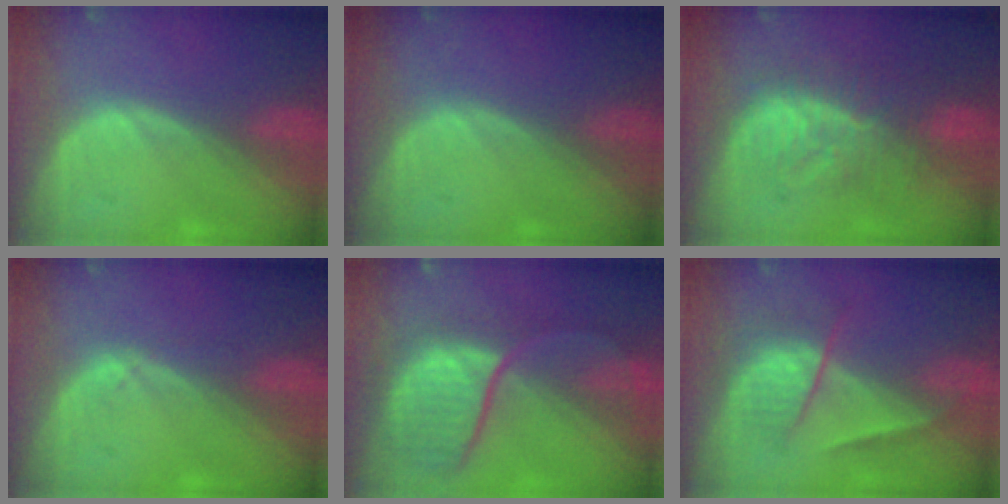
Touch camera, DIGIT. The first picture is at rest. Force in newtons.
{"total": 0.0}
{"total": 9.3, "press": 8.8, "slide": 3.1}
{"total": 0.9, "press": 0.8, "slide": 0.2}
{"total": 10.0, "press": 9.3, "slide": 3.7}
{"total": 6.7, "press": 5.8, "slide": 3.5}